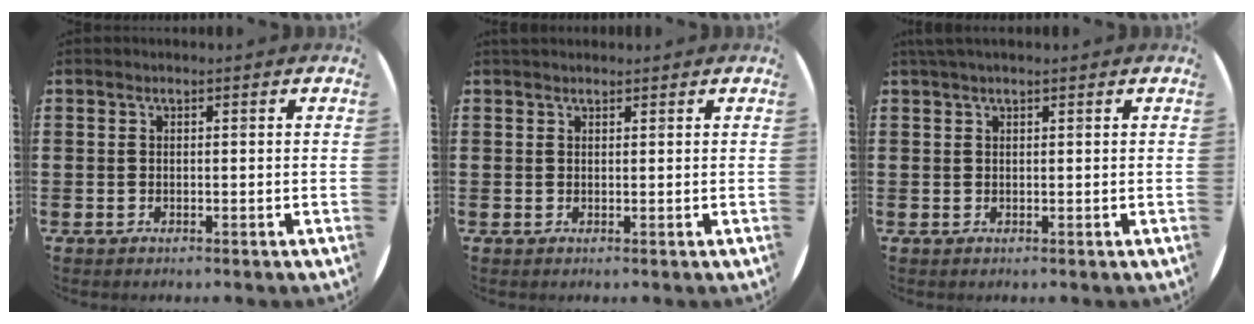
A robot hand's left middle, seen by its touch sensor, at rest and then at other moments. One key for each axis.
{"total": 0.8, "fx": 0.7, "fy": 0.3, "fz": 0.0, "tx": -0.001, "ty": 0.002, "tz": 0.014}
{"total": 0.9, "fx": 0.8, "fy": 0.0, "fz": 0.5, "tx": -0.009, "ty": 0.002, "tz": 0.015}